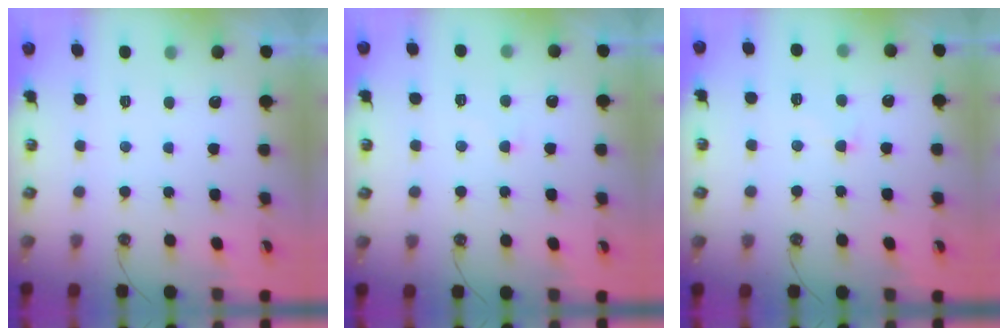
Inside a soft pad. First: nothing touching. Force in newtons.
{"total": 4.9, "press": 4.8, "slide": 1.0}
{"total": 0.8, "press": 0.6, "slide": 0.6}